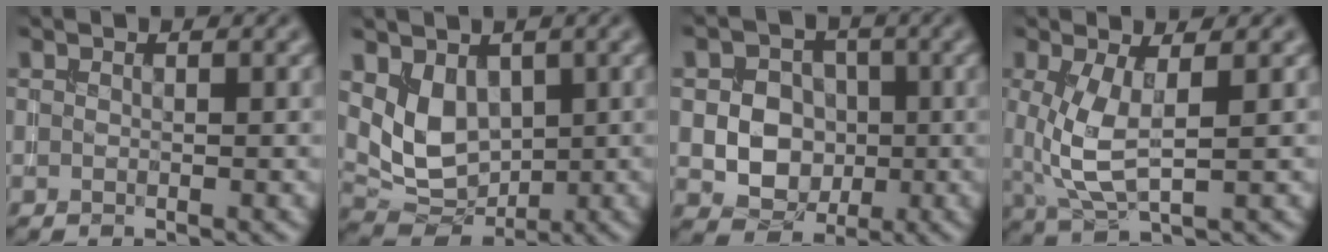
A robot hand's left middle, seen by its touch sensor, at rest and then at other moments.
{"total": 4.9, "force": [1.2, 3.6, 3.1], "torque": [-0.057, -0.016, 0.032]}
{"total": 5.7, "force": [-0.5, 5.0, 2.9], "torque": [-0.028, 0.004, -0.023]}
{"total": 4.8, "force": [0.6, 1.8, 4.4], "torque": [-0.105, -0.008, 0.017]}